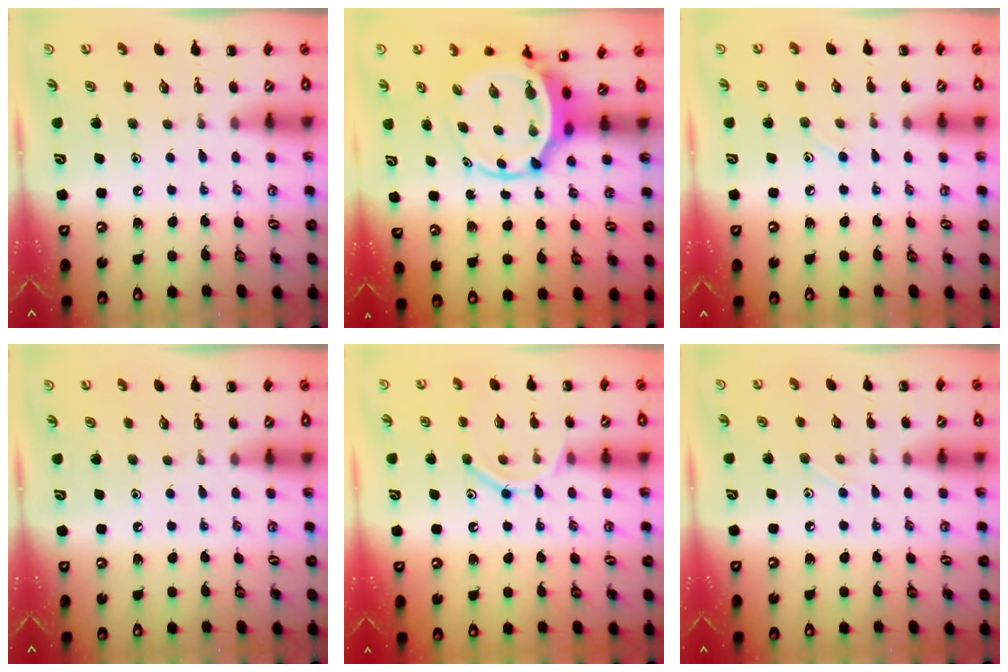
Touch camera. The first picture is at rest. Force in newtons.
{"total": 5.4, "press": 5.3, "slide": 1.3}
{"total": 7.1, "press": 6.6, "slide": 2.5}
{"total": 0.0}
{"total": 10.5, "press": 10.4, "slide": 1.1}
{"total": 3.1, "press": 3.0, "slide": 1.0}